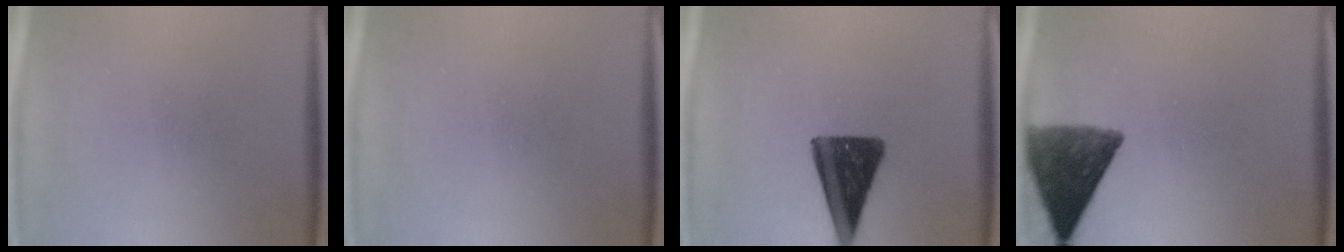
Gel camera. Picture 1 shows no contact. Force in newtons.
{"total": 0.0}
{"total": 14.3}
{"total": 10.7}